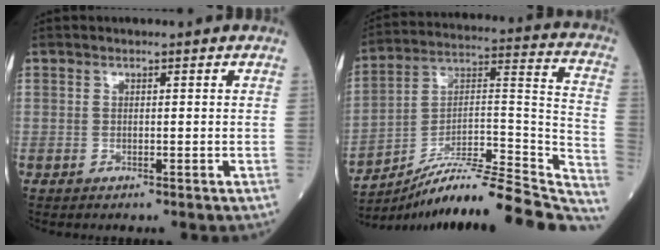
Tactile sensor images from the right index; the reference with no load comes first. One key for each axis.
{"total": 26.5, "fx": -23.9, "fy": 1.3, "fz": 11.5, "tx": -0.117, "ty": 0.021, "tz": -0.357}